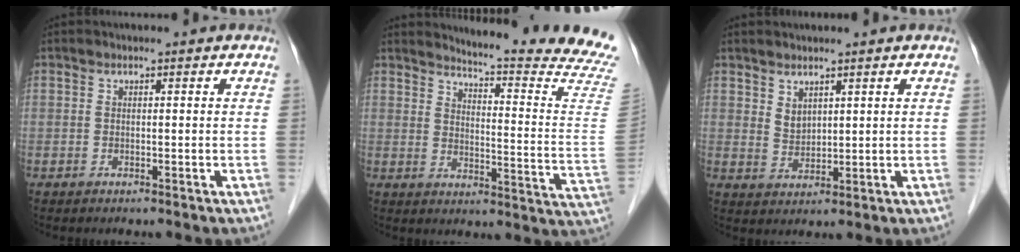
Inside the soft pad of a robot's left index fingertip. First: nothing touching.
{"total": 20.0, "force": [19.0, -2.0, 5.8], "torque": [-0.092, -0.153, 0.213]}
{"total": 2.7, "force": [1.8, 1.7, 1.1], "torque": [-0.026, -0.004, 0.045]}